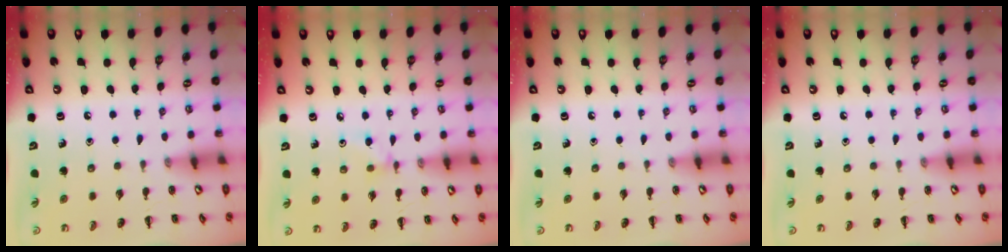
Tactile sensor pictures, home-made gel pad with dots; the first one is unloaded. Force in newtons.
{"total": 3.4, "press": 3.3, "slide": 0.7}
{"total": 0.0}
{"total": 0.0}